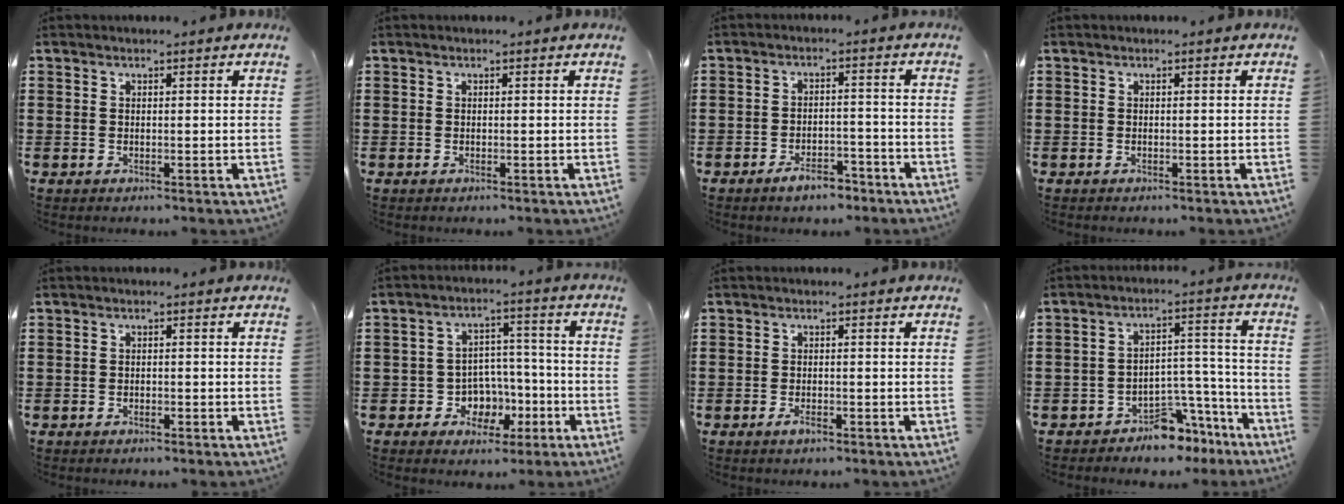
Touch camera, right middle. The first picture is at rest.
{"total": 0.0}
{"total": 4.2, "force": [-3.6, 1.4, 1.6], "torque": [-0.033, 0.010, -0.071]}
{"total": 0.0}
{"total": 1.0, "force": [-0.9, 0.3, 0.4], "torque": [-0.009, -0.002, -0.017]}
{"total": 5.9, "force": [-2.4, 5.0, 1.9], "torque": [-0.038, 0.015, -0.041]}
{"total": 1.8, "force": [-1.2, 0.7, 1.2], "torque": [-0.030, -0.002, -0.024]}
{"total": 6.1, "force": [-5.6, 1.9, 1.3], "torque": [-0.022, 0.023, -0.108]}